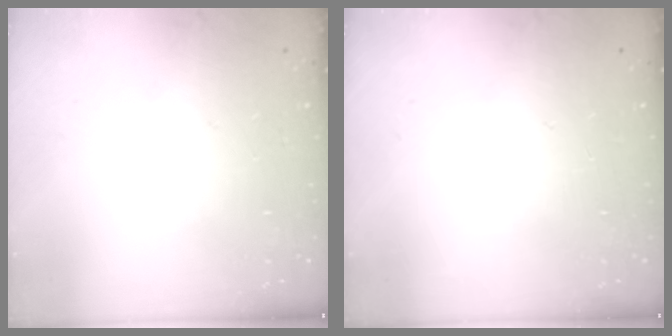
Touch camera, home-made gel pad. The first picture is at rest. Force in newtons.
{"total": 0.0}